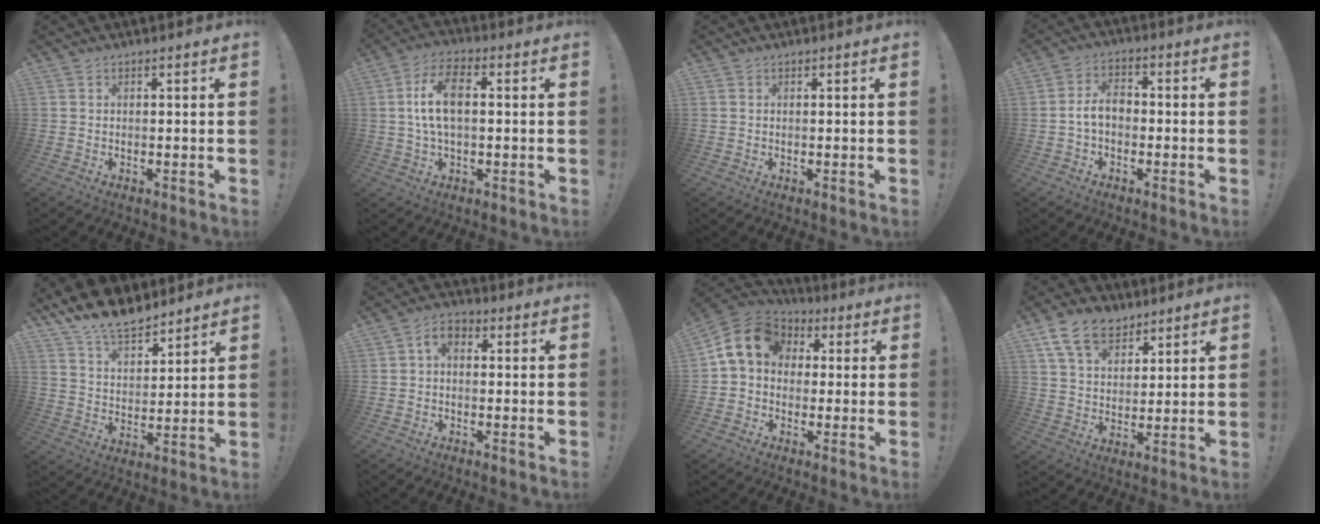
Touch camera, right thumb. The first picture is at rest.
{"total": 10.5, "force": [1.0, 5.3, 9.0], "torque": [-0.172, 0.007, 0.020]}
{"total": 0.0}
{"total": 7.4, "force": [-1.1, 4.6, 5.7], "torque": [-0.107, 0.008, -0.017]}
{"total": 11.6, "force": [9.7, 4.7, 4.3], "torque": [-0.079, -0.066, 0.184]}
{"total": 4.1, "force": [0.1, 2.7, 3.1], "torque": [-0.050, 0.007, 0.003]}
{"total": 12.2, "force": [2.8, 9.7, 6.8], "torque": [-0.104, 0.012, 0.062]}
{"total": 12.6, "force": [8.2, 7.8, 5.5], "torque": [-0.097, -0.038, 0.159]}